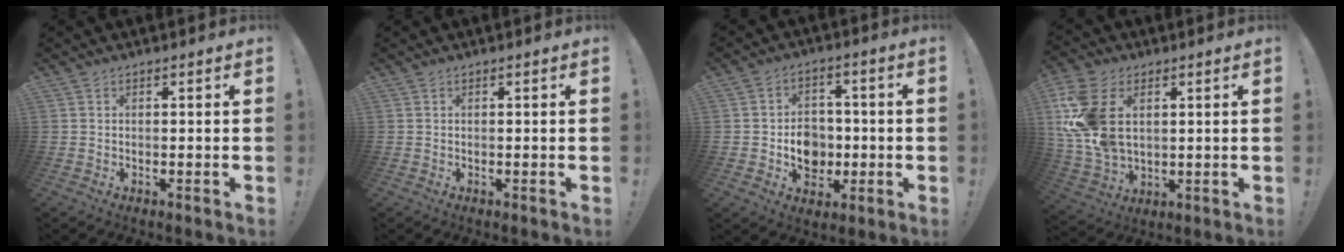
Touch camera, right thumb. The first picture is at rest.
{"total": 0.0}
{"total": 9.3, "force": [-1.6, 8.0, 4.4], "torque": [-0.051, 0.006, -0.023]}
{"total": 17.4, "force": [4.3, 11.5, 12.3], "torque": [-0.259, -0.011, 0.082]}